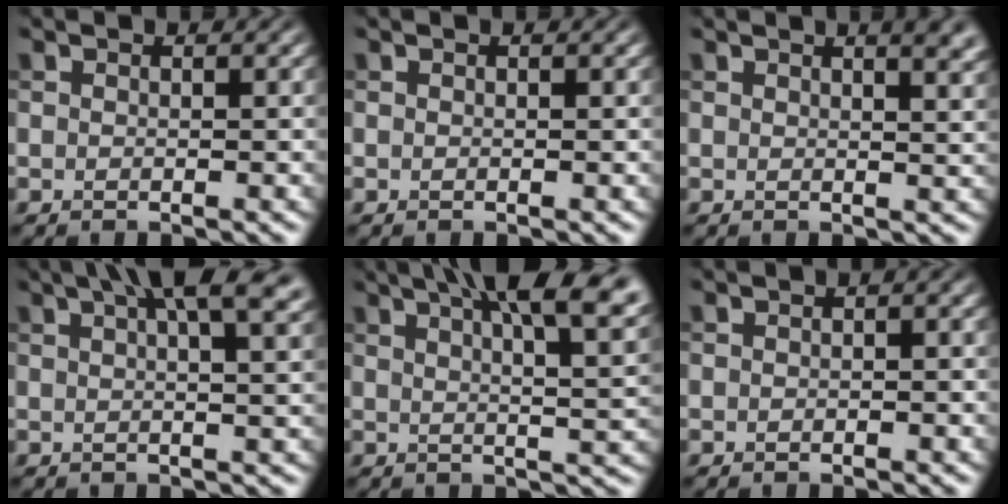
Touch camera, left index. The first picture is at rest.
{"total": 0.0}
{"total": 6.3, "force": [3.5, 2.7, 4.5], "torque": [-0.017, 0.029, 0.021]}
{"total": 9.8, "force": [5.4, 3.3, 7.4], "torque": [-0.065, 0.041, 0.049]}
{"total": 12.8, "force": [6.9, 4.3, 9.9], "torque": [-0.110, 0.043, 0.075]}
{"total": 1.8, "force": [0.3, 0.6, 1.6], "torque": [-0.018, 0.004, 0.002]}